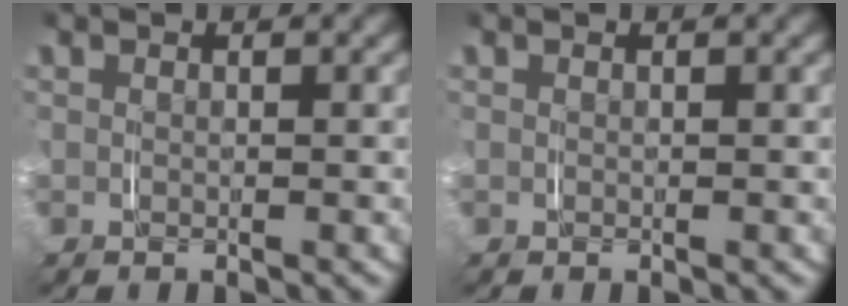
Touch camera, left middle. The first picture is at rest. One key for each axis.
{"total": 0.0}